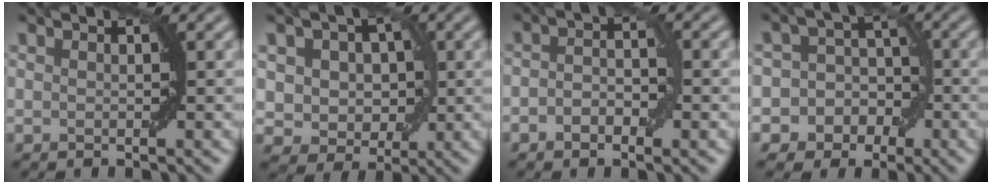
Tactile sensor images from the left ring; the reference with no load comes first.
{"total": 5.5, "force": [1.0, 4.3, 3.2], "torque": [-0.038, 0.010, -0.002]}
{"total": 2.8, "force": [-0.9, 1.5, 2.2], "torque": [-0.039, 0.003, -0.017]}
{"total": 7.8, "force": [-2.6, 7.1, 1.5], "torque": [-0.011, 0.020, -0.073]}